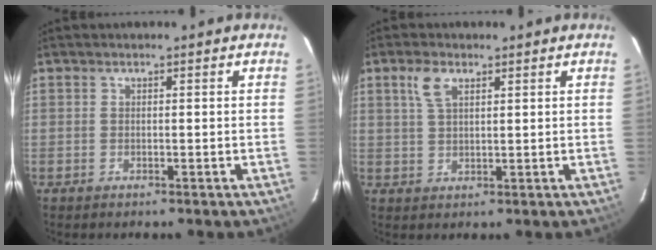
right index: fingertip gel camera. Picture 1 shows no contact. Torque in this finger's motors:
{"motor_torque": [0.18, 0.00, 0.21, 0.05]}